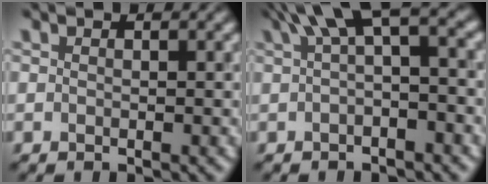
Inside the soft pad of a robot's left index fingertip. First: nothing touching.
{"total": 4.4, "force": [1.6, 1.0, 3.9], "torque": [-0.051, 0.017, 0.022]}